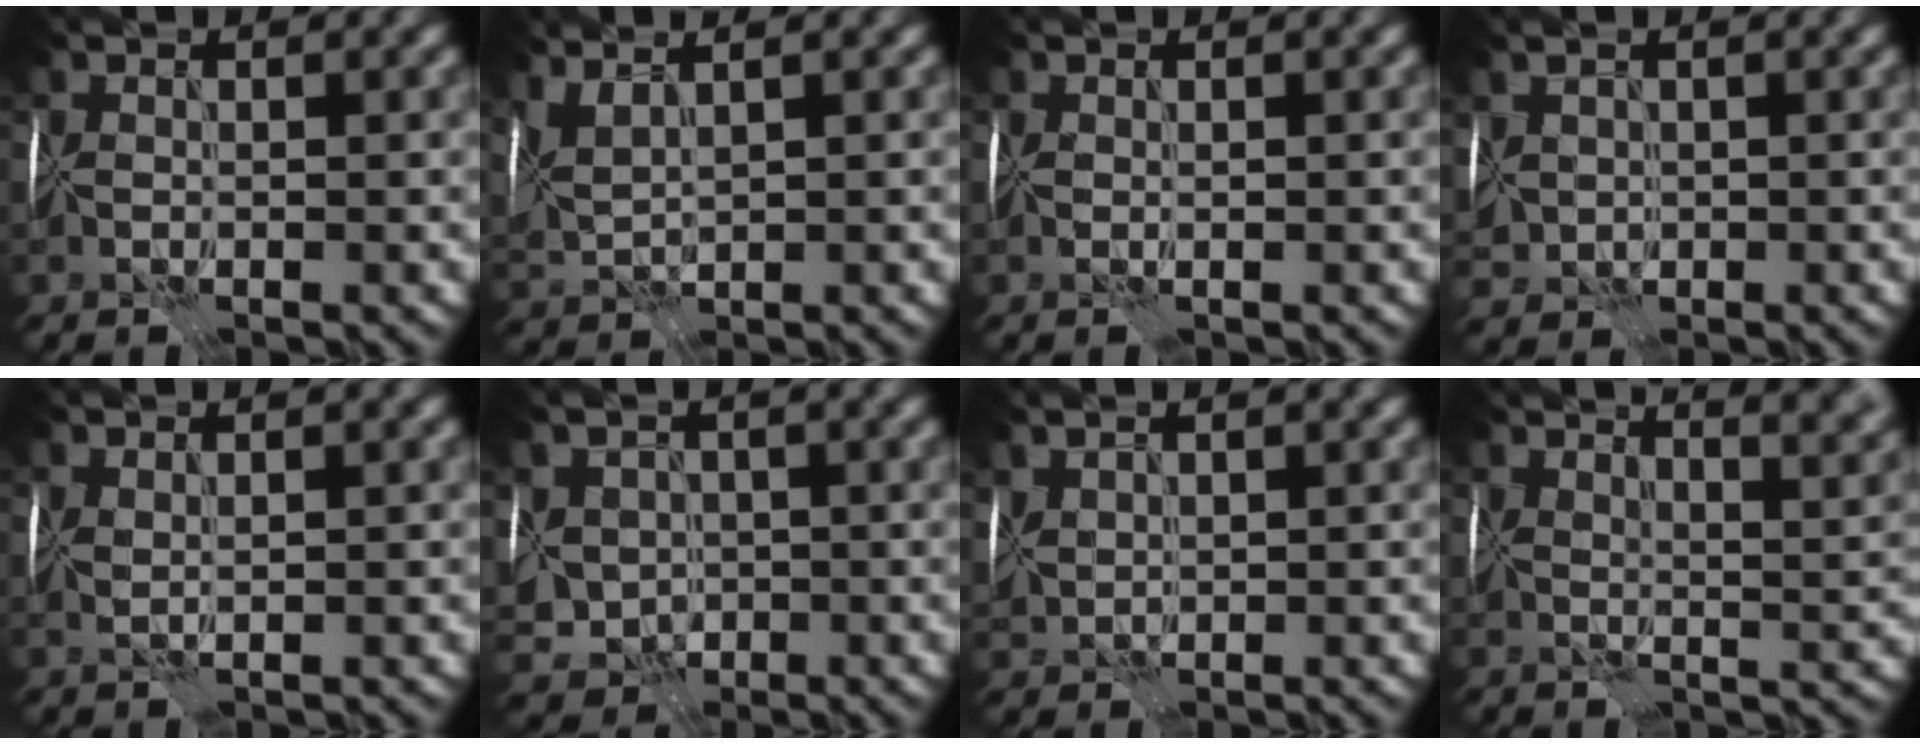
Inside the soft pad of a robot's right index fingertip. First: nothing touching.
{"total": 3.4, "force": [2.4, 1.0, 2.3], "torque": [-0.058, 0.013, 0.047]}
{"total": 0.5, "force": [0.1, 0.1, 0.5], "torque": [-0.009, 0.001, 0.001]}
{"total": 2.2, "force": [0.7, 1.8, 1.0], "torque": [-0.029, 0.001, 0.016]}
{"total": 0.9, "force": [0.7, 0.1, 0.6], "torque": [-0.013, 0.001, 0.014]}
{"total": 4.8, "force": [0.0, 4.0, 2.7], "torque": [-0.055, -0.002, 0.004]}
{"total": 2.3, "force": [1.6, 1.2, 1.1], "torque": [-0.031, 0.010, 0.039]}
{"total": 11.9, "force": [8.2, 4.2, 7.5], "torque": [-0.065, 0.052, 0.080]}